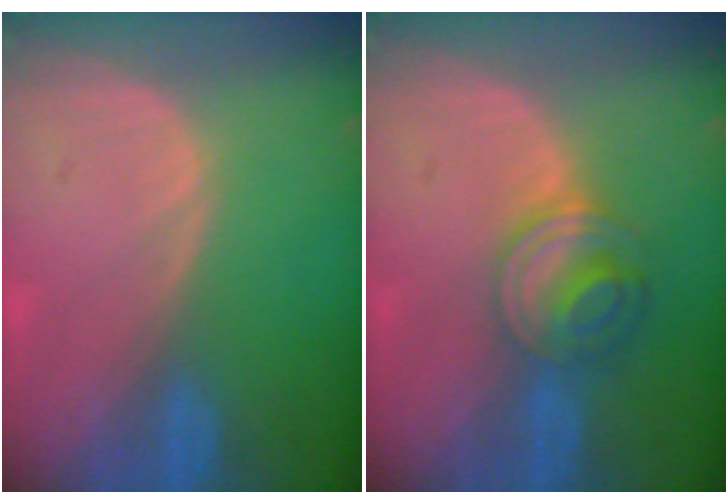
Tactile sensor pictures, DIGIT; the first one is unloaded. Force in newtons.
{"total": 6.1, "press": 5.4, "slide": 2.8}